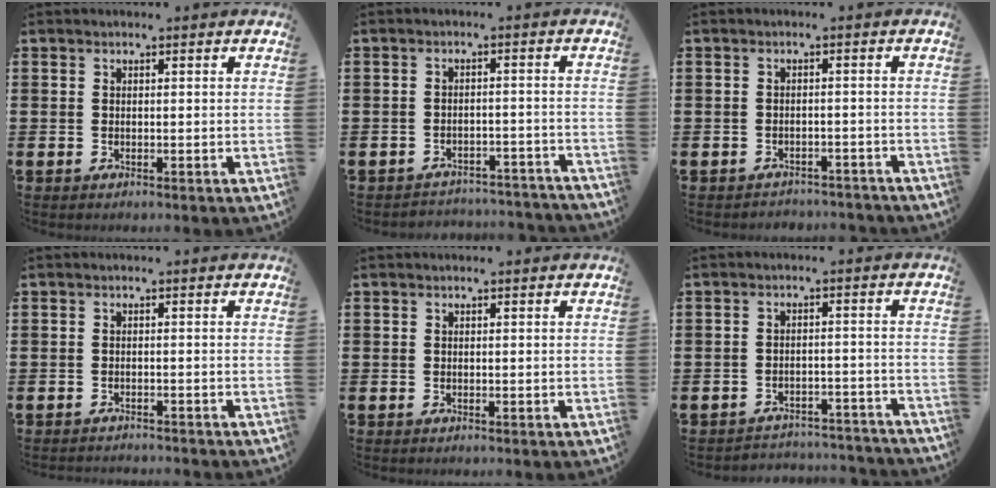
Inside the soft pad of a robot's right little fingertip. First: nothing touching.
{"total": 2.6, "force": [-2.6, 0.2, -0.2], "torque": [-0.005, 0.003, -0.058]}
{"total": 1.7, "force": [-1.6, 0.1, -0.2], "torque": [-0.004, 0.003, -0.037]}
{"total": 0.9, "force": [-0.9, -0.1, -0.1], "torque": [0.001, 0.000, -0.019]}
{"total": 0.0}
{"total": 2.9, "force": [-2.9, 0.2, -0.1], "torque": [-0.005, 0.003, -0.063]}